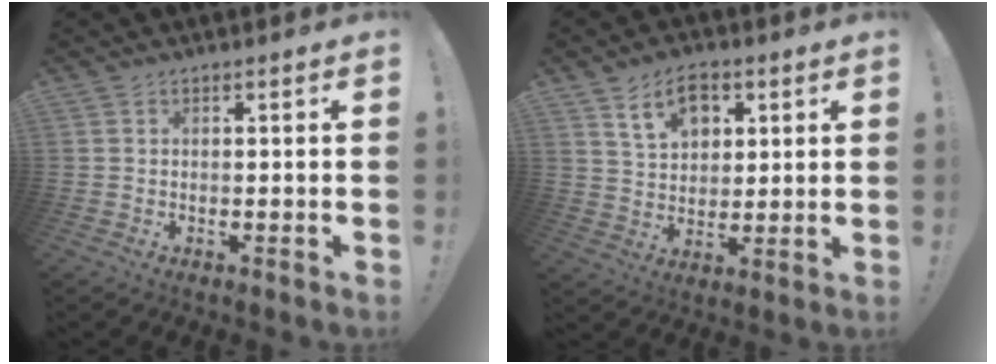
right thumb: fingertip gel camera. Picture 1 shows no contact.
{"total": 11.2, "force": [5.6, 7.5, 6.1], "torque": [-0.099, -0.011, 0.107]}